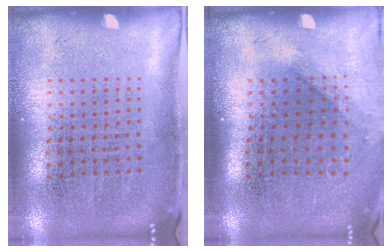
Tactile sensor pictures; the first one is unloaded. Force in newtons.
{"total": 1.2, "press": 0.9, "slide": 0.7}